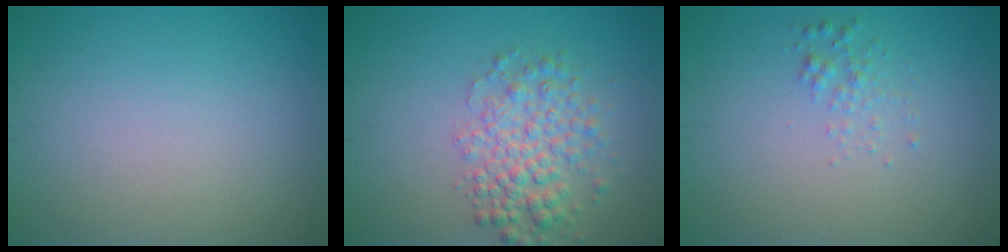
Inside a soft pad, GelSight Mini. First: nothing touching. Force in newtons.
{"total": 4.3, "press": 4.3, "slide": 0.1}
{"total": 1.2, "press": 1.2, "slide": 0.0}